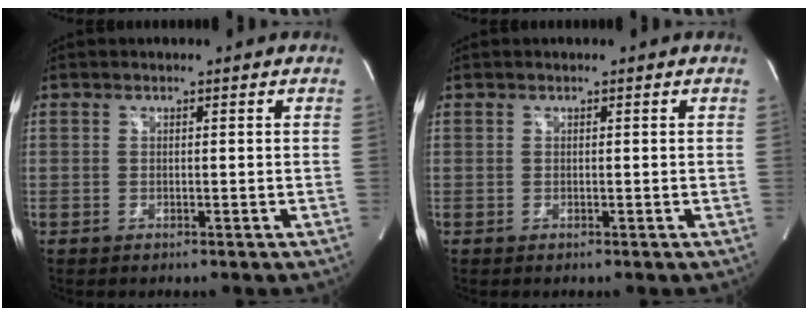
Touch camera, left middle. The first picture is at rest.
{"total": 0.0}